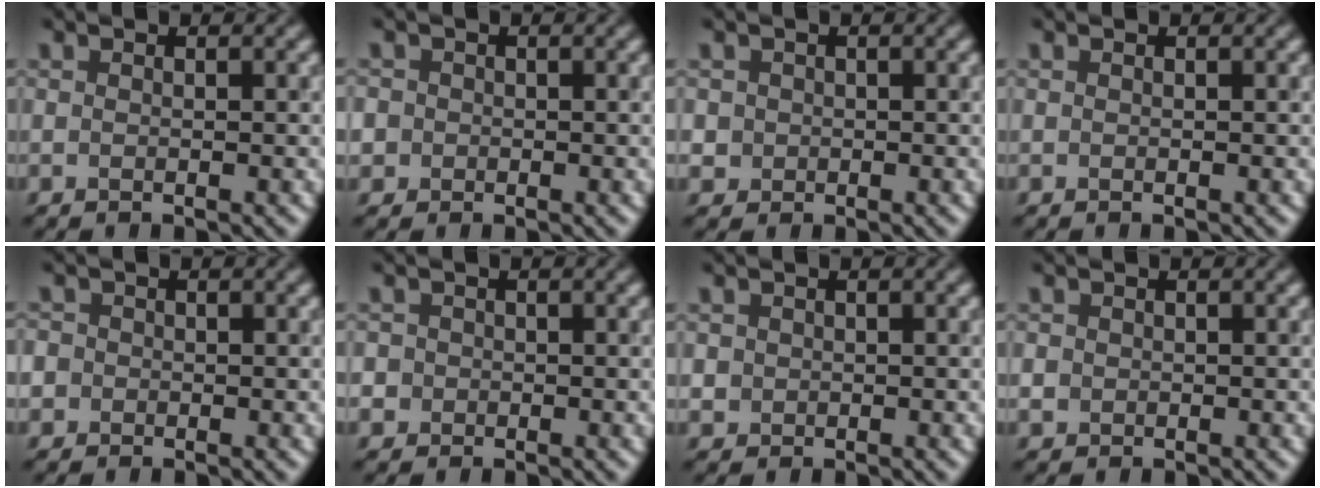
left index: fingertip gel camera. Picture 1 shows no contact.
{"total": 2.0, "force": [-0.1, 2.0, 0.3], "torque": [0.014, 0.009, -0.022]}
{"total": 2.8, "force": [-0.3, 2.8, 0.5], "torque": [0.002, 0.011, -0.026]}
{"total": 0.0}
{"total": 1.5, "force": [-0.1, 1.5, 0.2], "torque": [0.017, 0.009, -0.013]}
{"total": 1.6, "force": [-0.3, 1.6, 0.2], "torque": [0.013, 0.008, -0.013]}
{"total": 1.1, "force": [0.0, 1.1, -0.1], "torque": [0.013, -0.001, 0.004]}
{"total": 0.7, "force": [-0.1, 0.7, 0.0], "torque": [0.005, 0.000, -0.003]}